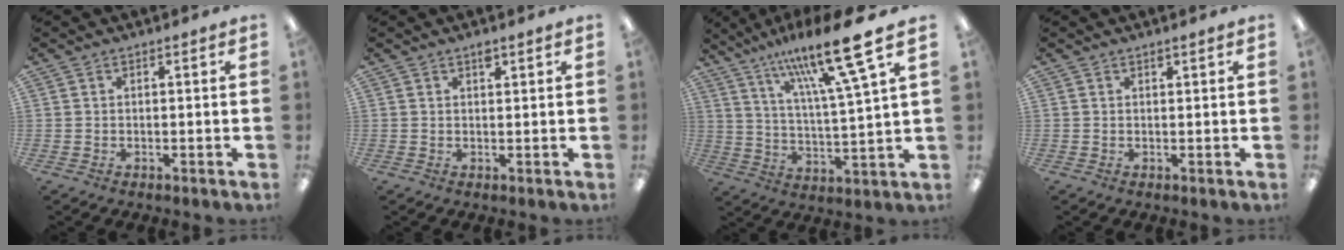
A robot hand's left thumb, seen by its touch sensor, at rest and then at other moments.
{"total": 1.5, "force": [1.2, 0.4, 0.9], "torque": [-0.011, -0.004, 0.020]}
{"total": 18.6, "force": [12.4, 2.3, 13.7], "torque": [-0.234, -0.067, 0.190]}
{"total": 0.7, "force": [0.6, 0.0, 0.3], "torque": [-0.007, 0.000, 0.011]}